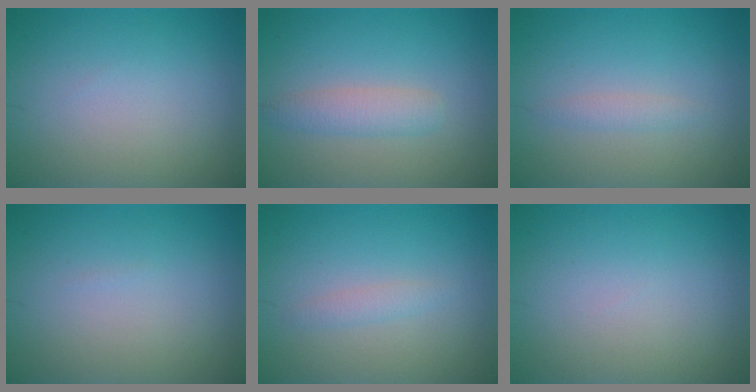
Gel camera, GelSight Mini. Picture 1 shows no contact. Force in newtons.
{"total": 2.3, "press": 2.3, "slide": 0.1}
{"total": 1.1, "press": 1.1, "slide": 0.1}
{"total": 0.0}
{"total": 1.1, "press": 1.1, "slide": 0.1}
{"total": 0.0}